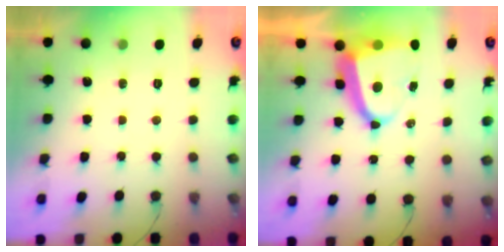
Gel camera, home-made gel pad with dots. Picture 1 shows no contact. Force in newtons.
{"total": 11.2, "press": 11.2, "slide": 1.3}